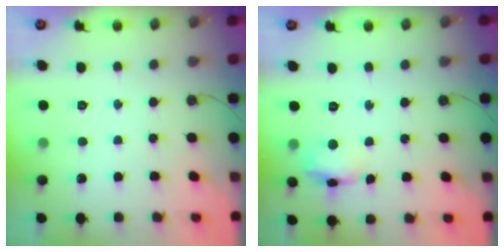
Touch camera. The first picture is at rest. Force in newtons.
{"total": 10.0, "press": 10.0, "slide": 0.7}